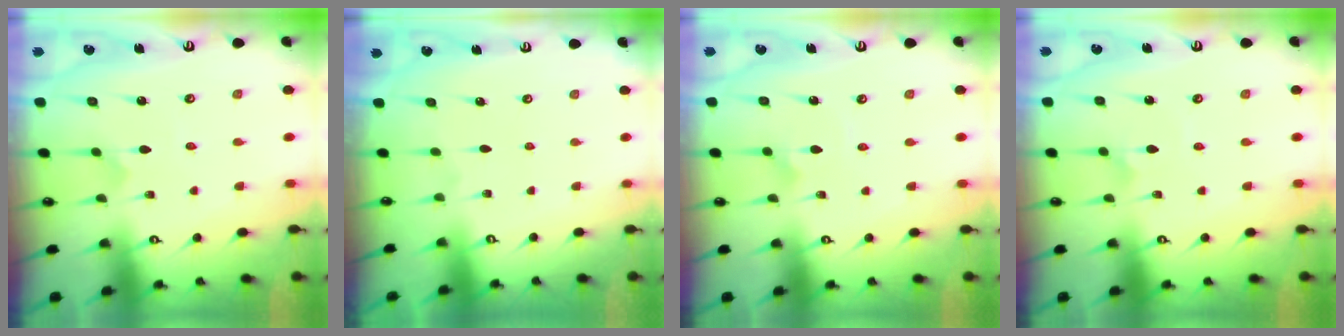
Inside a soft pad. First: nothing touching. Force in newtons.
{"total": 0.0}
{"total": 2.2, "press": 2.2, "slide": 0.1}
{"total": 3.0, "press": 3.0, "slide": 0.1}